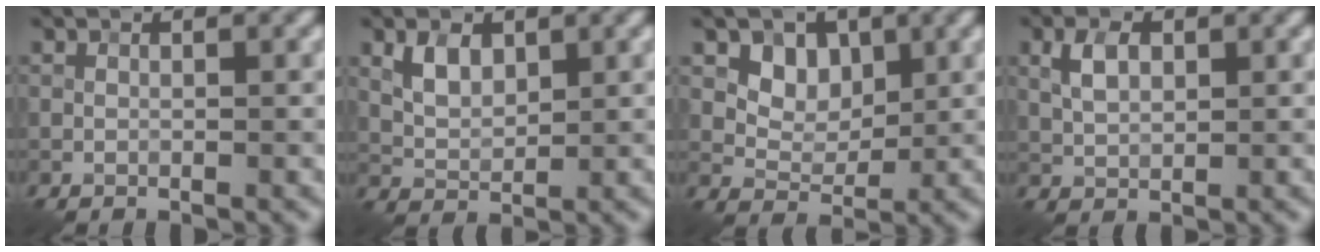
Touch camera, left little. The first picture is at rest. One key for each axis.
{"total": 2.8, "fx": 1.2, "fy": 1.7, "fz": 1.9, "tx": -0.039, "ty": -0.001, "tz": 0.025}
{"total": 3.5, "fx": 1.5, "fy": 2.7, "fz": 1.7, "tx": -0.031, "ty": -0.011, "tz": 0.031}
{"total": 2.8, "fx": 0.8, "fy": 1.7, "fz": 2.0, "tx": -0.042, "ty": 0.004, "tz": 0.016}